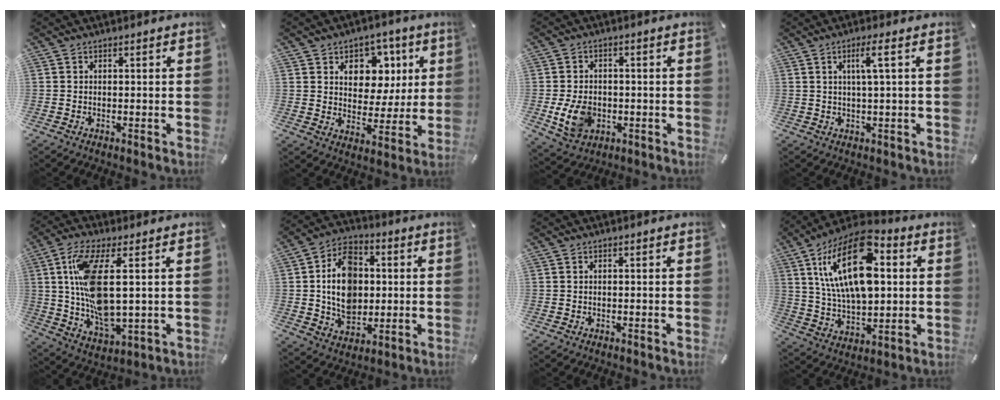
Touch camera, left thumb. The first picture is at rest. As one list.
[{"total": 10.4, "force": [3.8, 9.0, 3.7], "torque": [-0.051, -0.022, 0.070]}, {"total": 8.6, "force": [-1.6, 6.6, 5.3], "torque": [-0.104, 0.002, -0.028]}, {"total": 4.9, "force": [1.3, 0.2, 4.8], "torque": [-0.094, -0.001, 0.018]}, {"total": 15.5, "force": [2.9, 6.3, 13.9], "torque": [-0.283, -0.019, 0.048]}, {"total": 14.9, "force": [0.7, 11.6, 9.4], "torque": [-0.182, 0.016, 0.013]}, {"total": 0.0}, {"total": 22.7, "force": [7.2, 12.5, 17.5], "torque": [-0.344, -0.020, 0.111]}]